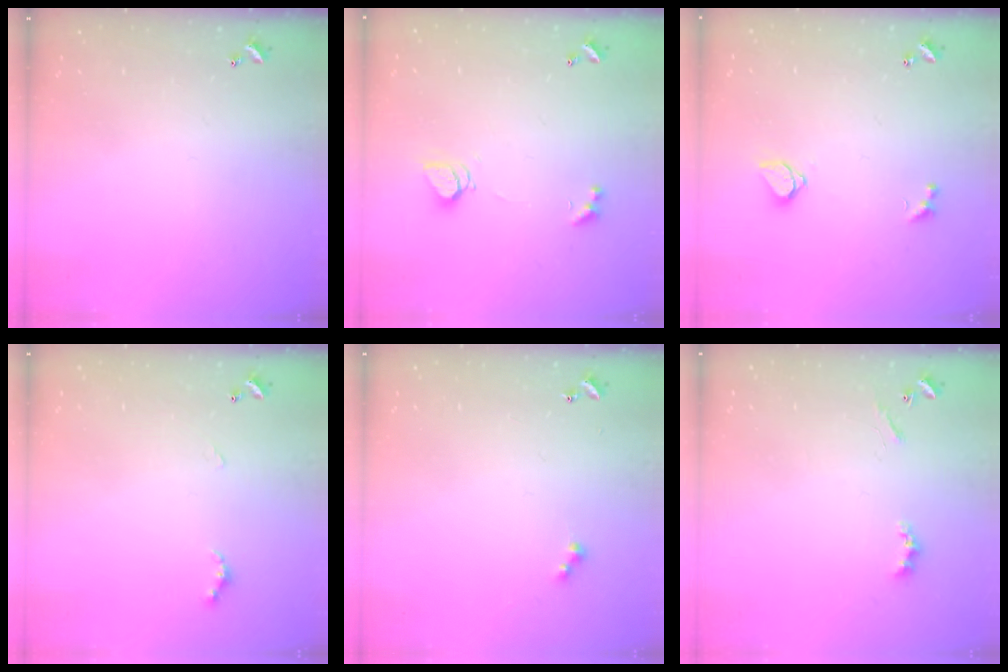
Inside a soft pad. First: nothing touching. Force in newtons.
{"total": 2.5, "press": 2.5, "slide": 0.2}
{"total": 1.5, "press": 1.4, "slide": 0.4}
{"total": 3.7, "press": 3.6, "slide": 0.6}
{"total": 1.9, "press": 1.8, "slide": 0.4}
{"total": 1.8, "press": 1.8, "slide": 0.5}